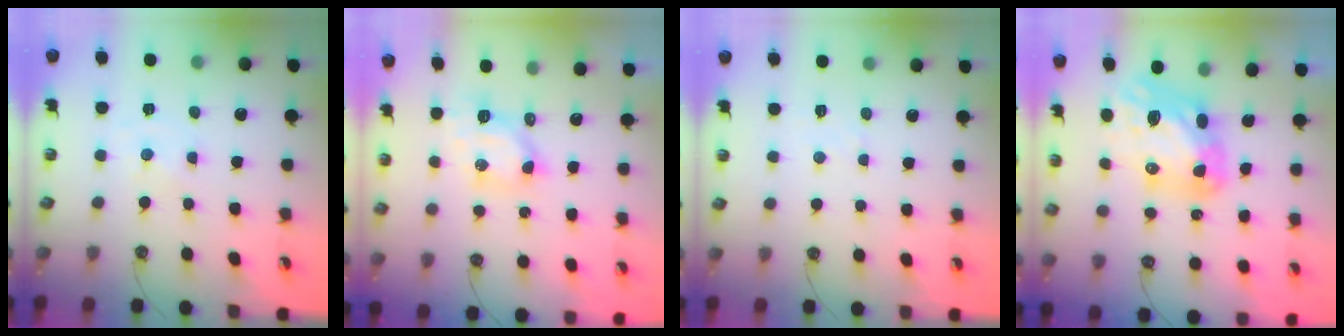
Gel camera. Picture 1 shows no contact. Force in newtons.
{"total": 6.4, "press": 6.4, "slide": 0.2}
{"total": 2.5, "press": 2.5, "slide": 0.4}
{"total": 13.8, "press": 13.7, "slide": 1.2}